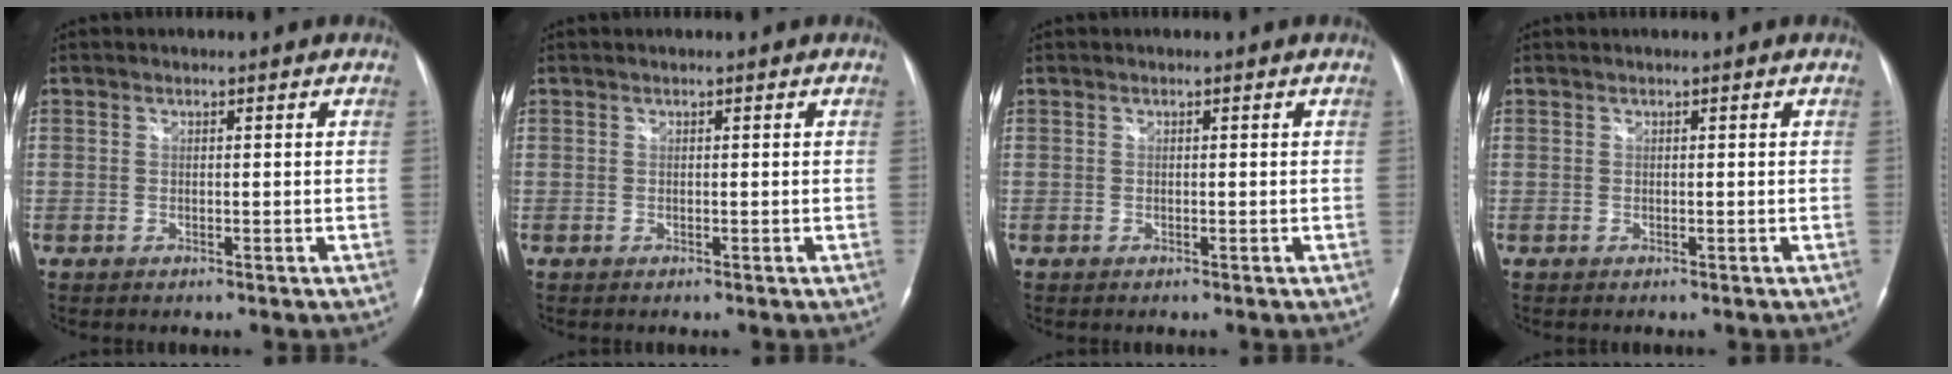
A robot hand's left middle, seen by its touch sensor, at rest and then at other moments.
{"total": 0.0}
{"total": 0.0}
{"total": 0.0}